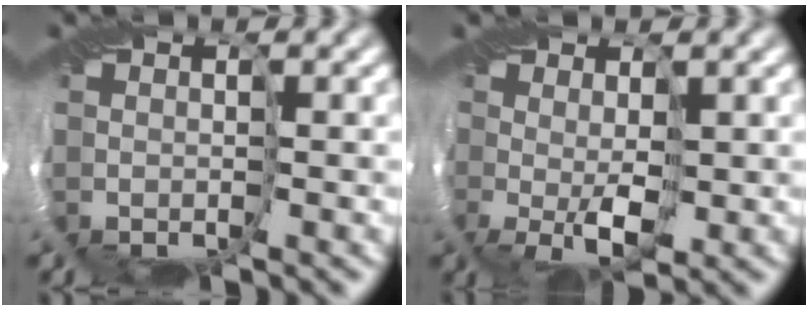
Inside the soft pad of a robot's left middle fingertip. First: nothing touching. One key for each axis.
{"total": 1.0, "fx": 0.7, "fy": -0.7, "fz": 0.3, "tx": -0.007, "ty": 0.001, "tz": 0.016}